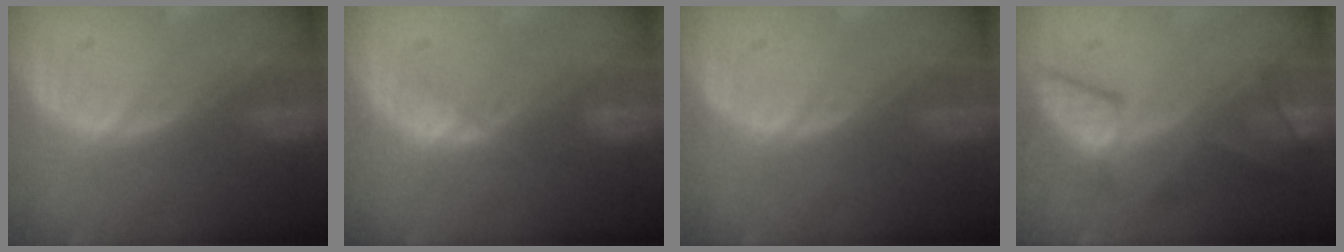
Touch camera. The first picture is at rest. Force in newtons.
{"total": 2.6, "press": 2.5, "slide": 0.8}
{"total": 0.0}
{"total": 7.6, "press": 7.5, "slide": 1.1}